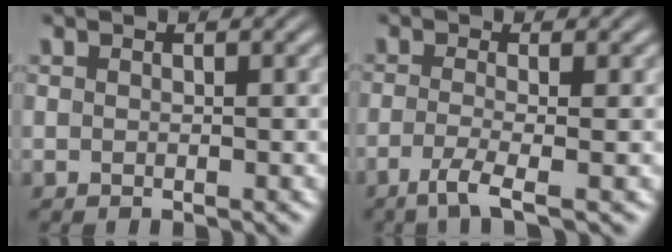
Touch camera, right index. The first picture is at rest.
{"total": 3.2, "force": [-2.0, 0.0, 2.5], "torque": [-0.061, -0.028, -0.021]}